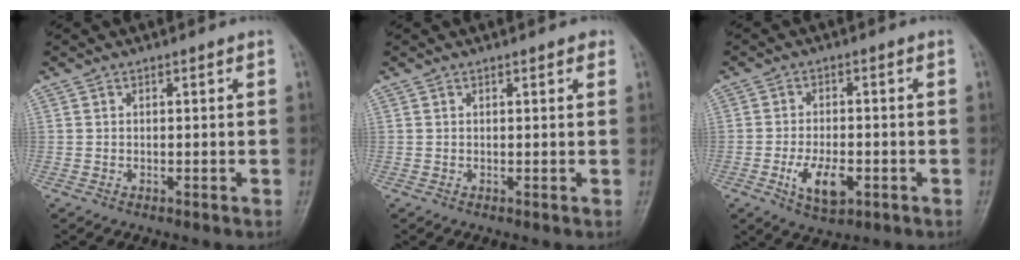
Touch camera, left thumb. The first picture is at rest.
{"total": 1.2, "force": [0.8, 0.4, 0.8], "torque": [-0.008, -0.001, 0.007]}
{"total": 6.9, "force": [-2.4, 3.4, 5.4], "torque": [-0.092, 0.004, -0.036]}